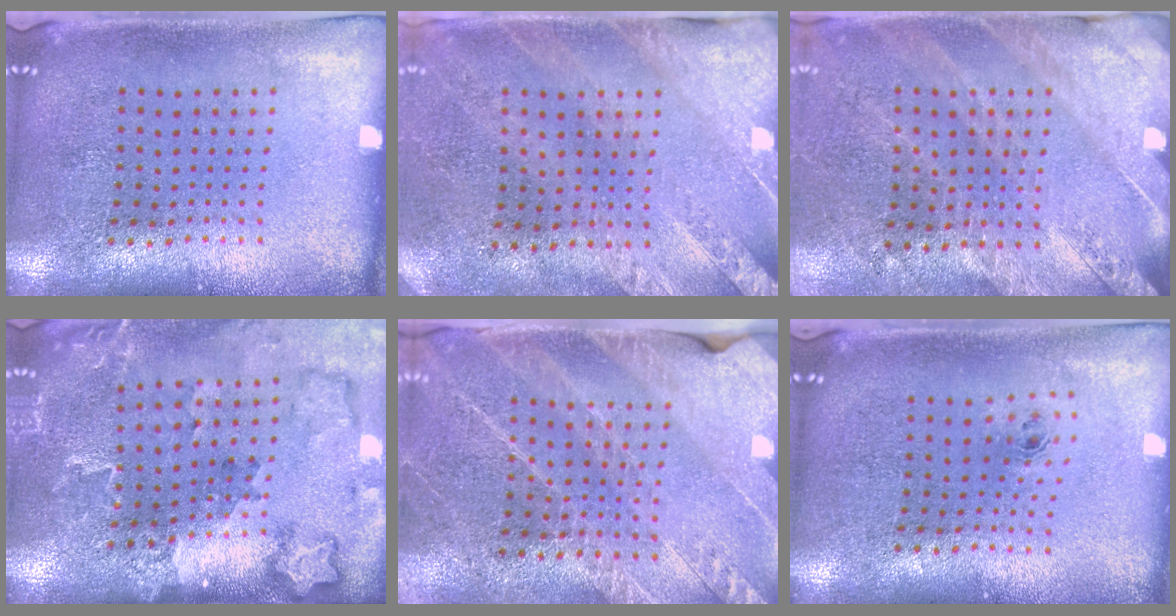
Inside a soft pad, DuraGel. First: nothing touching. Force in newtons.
{"total": 2.5, "press": 2.1, "slide": 1.4}
{"total": 2.5, "press": 2.3, "slide": 0.8}
{"total": 1.9, "press": 1.8, "slide": 0.4}
{"total": 2.7, "press": 2.7, "slide": 0.1}
{"total": 0.7, "press": 0.3, "slide": 0.6}